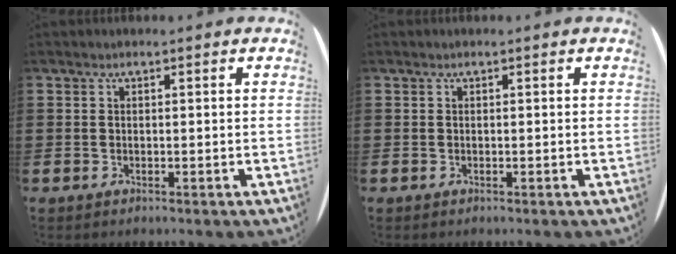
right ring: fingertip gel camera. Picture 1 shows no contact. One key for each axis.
{"total": 0.0}